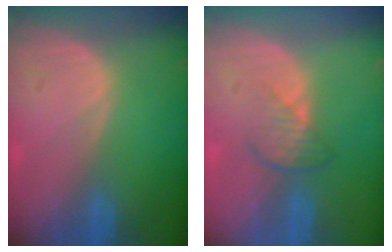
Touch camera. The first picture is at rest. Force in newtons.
{"total": 3.5, "press": 3.1, "slide": 1.7}